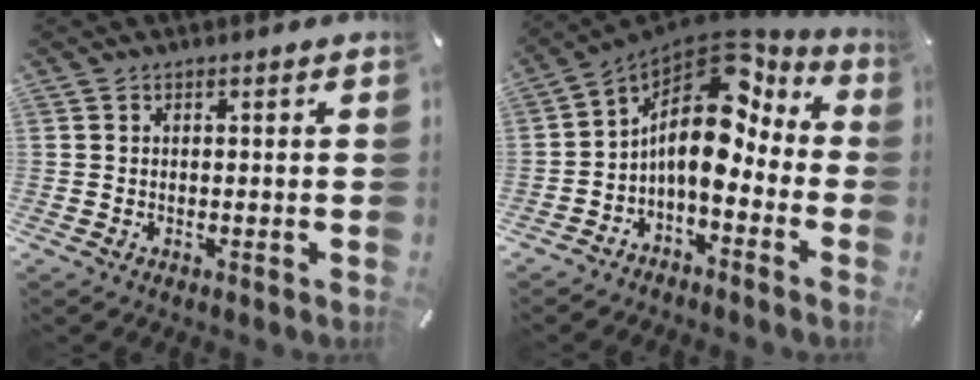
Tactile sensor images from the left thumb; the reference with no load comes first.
{"total": 13.7, "force": [2.2, 8.3, 10.7], "torque": [-0.187, -0.038, 0.030]}